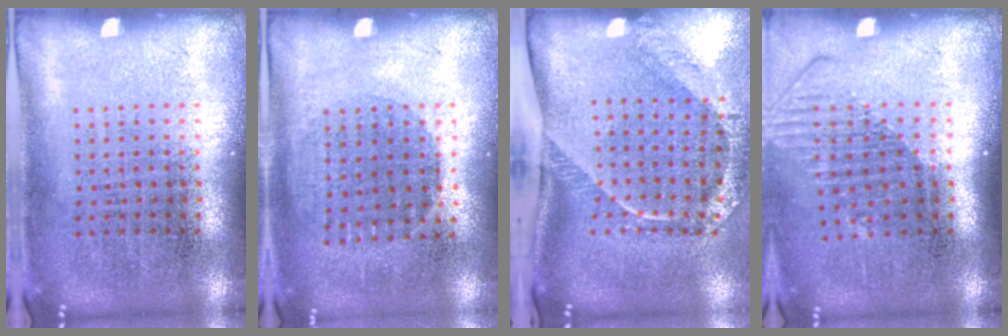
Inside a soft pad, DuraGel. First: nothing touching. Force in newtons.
{"total": 1.0, "press": 0.9, "slide": 0.5}
{"total": 2.7, "press": 1.7, "slide": 2.0}
{"total": 1.6, "press": 1.2, "slide": 1.0}